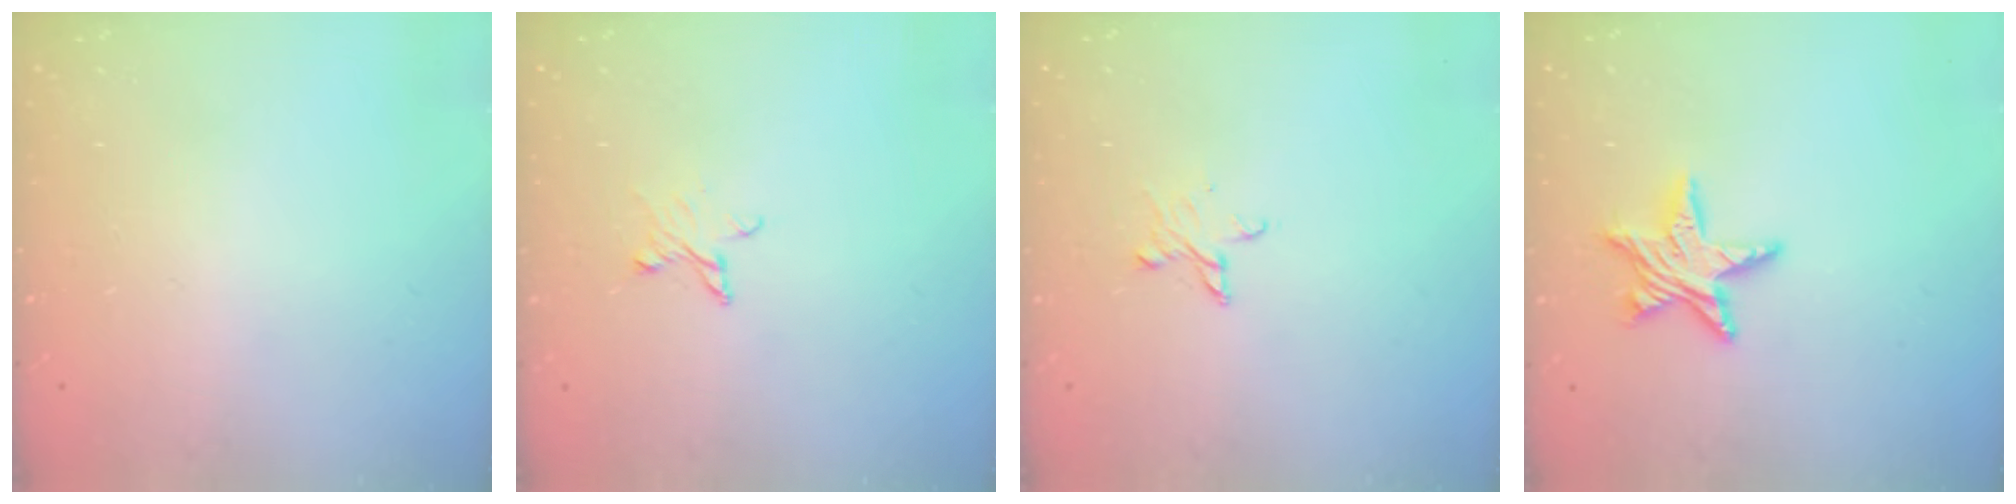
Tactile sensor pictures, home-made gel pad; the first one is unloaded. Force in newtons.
{"total": 4.0, "press": 4.0, "slide": 0.4}
{"total": 5.1, "press": 5.1, "slide": 0.5}
{"total": 10.1, "press": 10.0, "slide": 0.7}